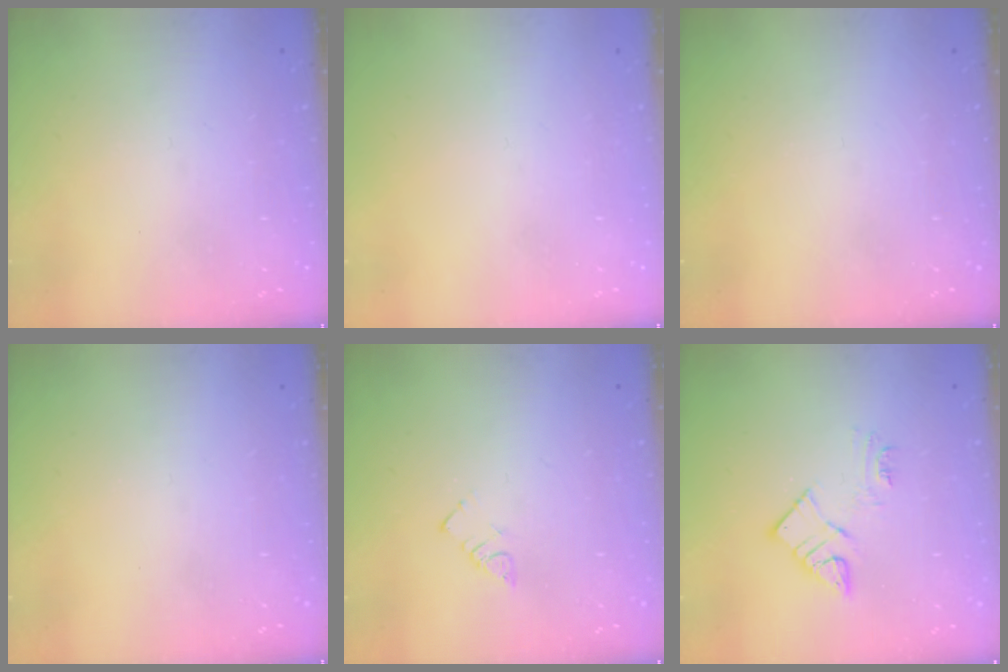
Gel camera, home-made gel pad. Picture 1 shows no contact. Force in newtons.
{"total": 1.5, "press": 1.5, "slide": 0.1}
{"total": 0.0}
{"total": 0.0}
{"total": 2.5, "press": 2.5, "slide": 0.1}
{"total": 9.7, "press": 9.6, "slide": 0.6}